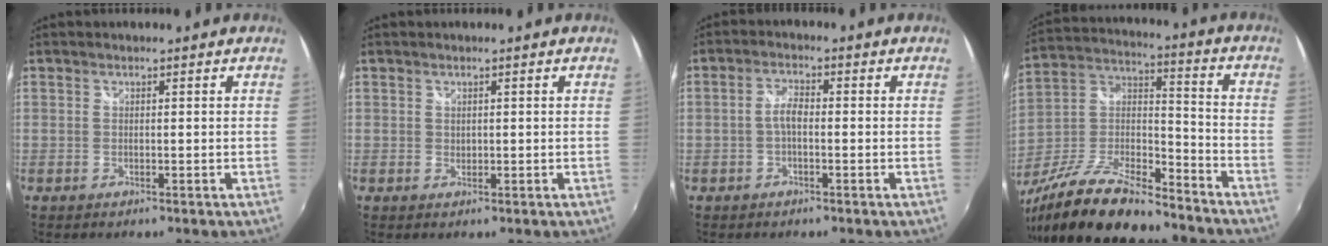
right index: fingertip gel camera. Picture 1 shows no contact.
{"total": 0.6, "force": [0.3, 0.5, 0.1], "torque": [0.000, 0.002, 0.005]}
{"total": 2.8, "force": [-0.8, 1.2, 2.5], "torque": [-0.054, 0.010, -0.016]}
{"total": 21.6, "force": [-16.5, 6.1, 12.5], "torque": [-0.257, -0.012, -0.285]}